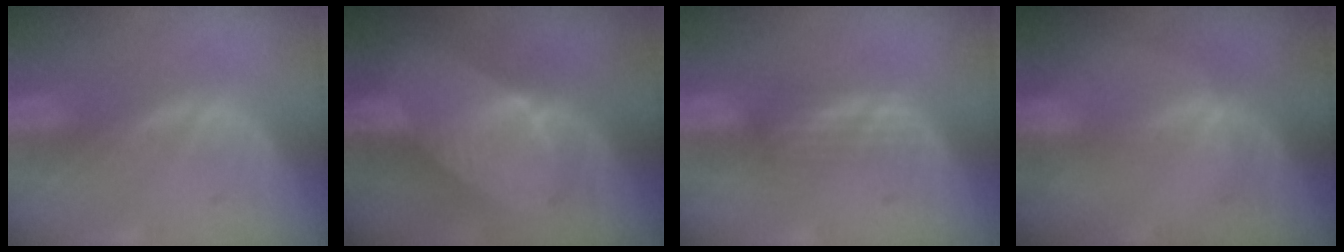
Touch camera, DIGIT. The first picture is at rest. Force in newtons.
{"total": 7.2, "press": 7.0, "slide": 1.8}
{"total": 2.2, "press": 2.2, "slide": 0.4}
{"total": 1.2, "press": 0.7, "slide": 0.9}